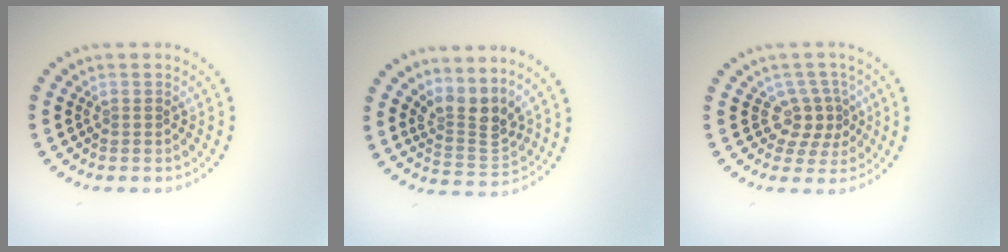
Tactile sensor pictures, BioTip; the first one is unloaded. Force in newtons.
{"total": 3.3, "press": 2.3, "slide": 2.3}
{"total": 2.8, "press": 2.1, "slide": 1.8}